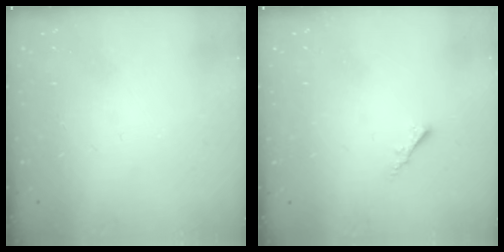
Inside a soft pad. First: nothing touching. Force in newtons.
{"total": 1.8, "press": 1.7, "slide": 0.5}